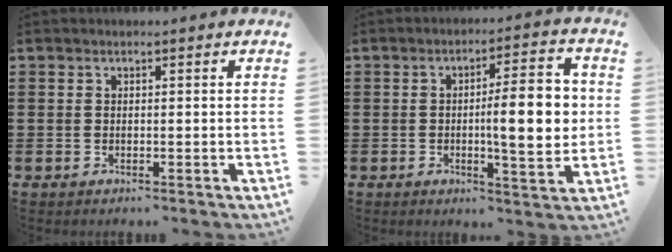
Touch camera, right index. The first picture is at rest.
{"total": 11.0, "force": [0.3, 2.6, 10.7], "torque": [-0.146, -0.010, -0.003]}